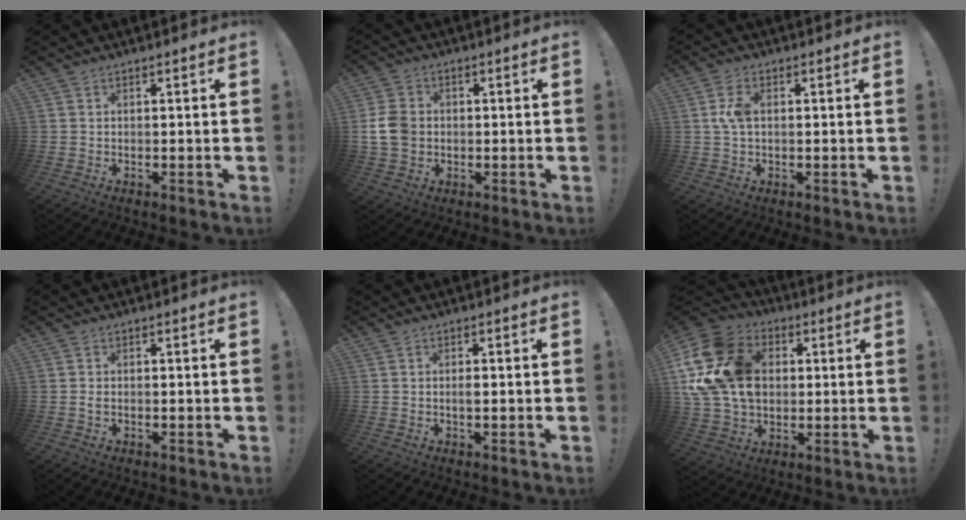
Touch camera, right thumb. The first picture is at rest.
{"total": 8.9, "force": [-0.3, 7.2, 5.1], "torque": [-0.103, 0.011, 0.000]}
{"total": 5.1, "force": [0.5, 2.9, 4.2], "torque": [-0.086, 0.003, 0.006]}
{"total": 0.7, "force": [-0.3, 0.4, 0.6], "torque": [-0.010, 0.001, -0.004]}
{"total": 1.2, "force": [-0.2, 0.3, 1.2], "torque": [-0.015, -0.001, -0.006]}
{"total": 22.7, "force": [4.1, 17.4, 14.0], "torque": [-0.251, -0.010, 0.086]}